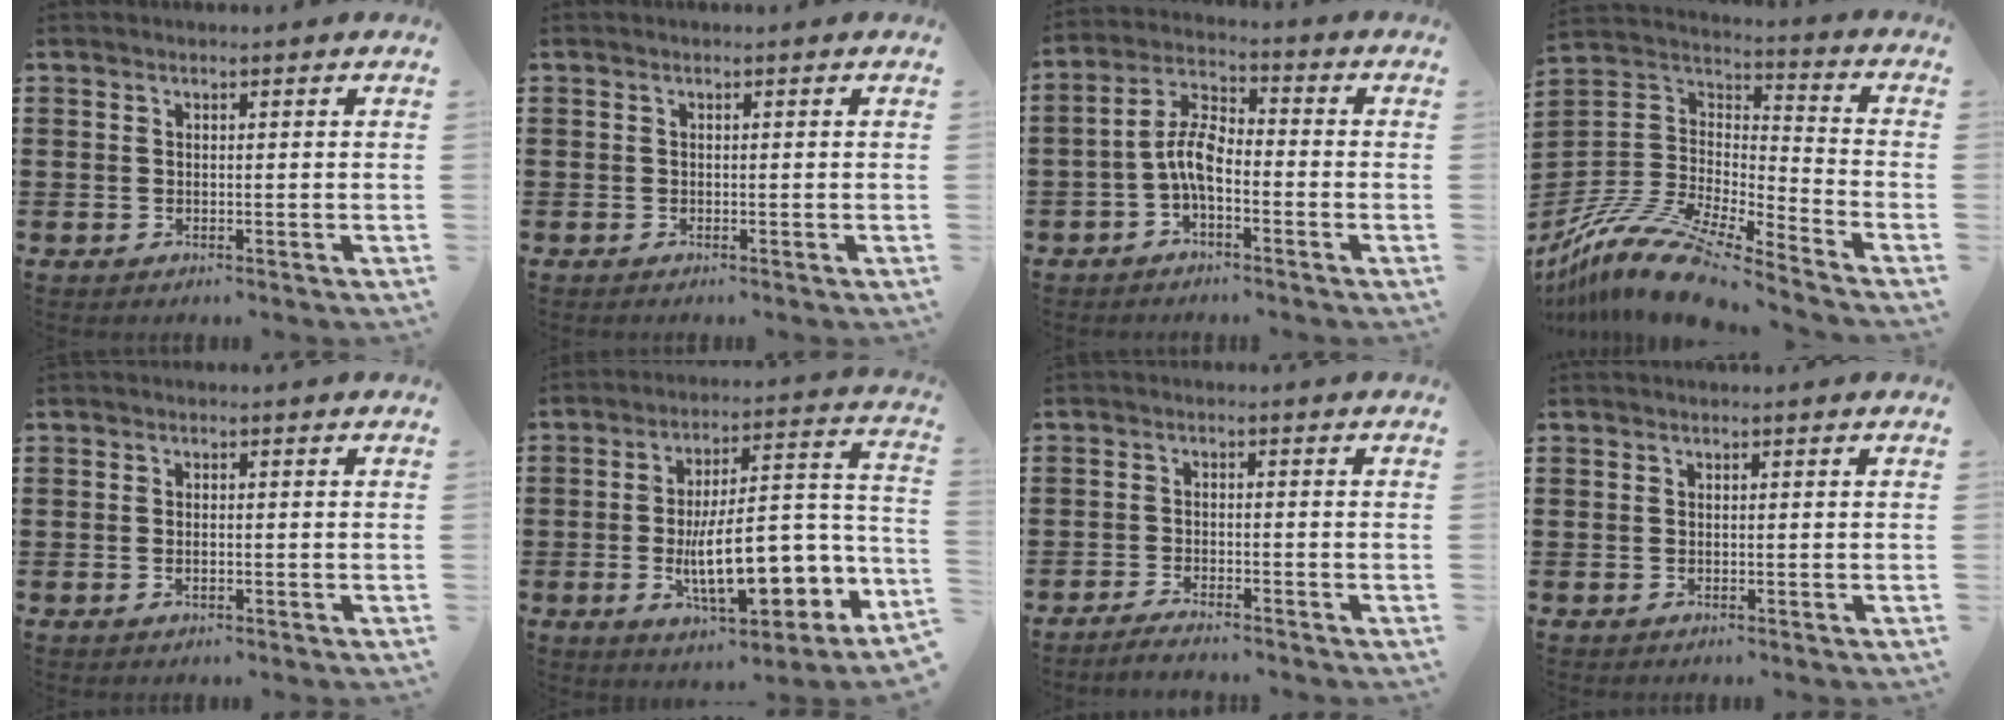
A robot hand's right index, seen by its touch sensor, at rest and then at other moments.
{"total": 0.0}
{"total": 6.5, "force": [-2.2, 2.8, 5.4], "torque": [-0.122, 0.006, -0.047]}
{"total": 13.2, "force": [-10.6, 2.6, 7.3], "torque": [-0.160, 0.020, -0.210]}
{"total": 0.9, "force": [-0.2, 0.3, 0.8], "torque": [-0.018, -0.004, -0.003]}
{"total": 15.0, "force": [-3.9, 5.5, 13.4], "torque": [-0.191, -0.015, -0.068]}
{"total": 2.0, "force": [-2.0, 0.0, 0.1], "torque": [-0.005, 0.006, -0.040]}
{"total": 0.0}